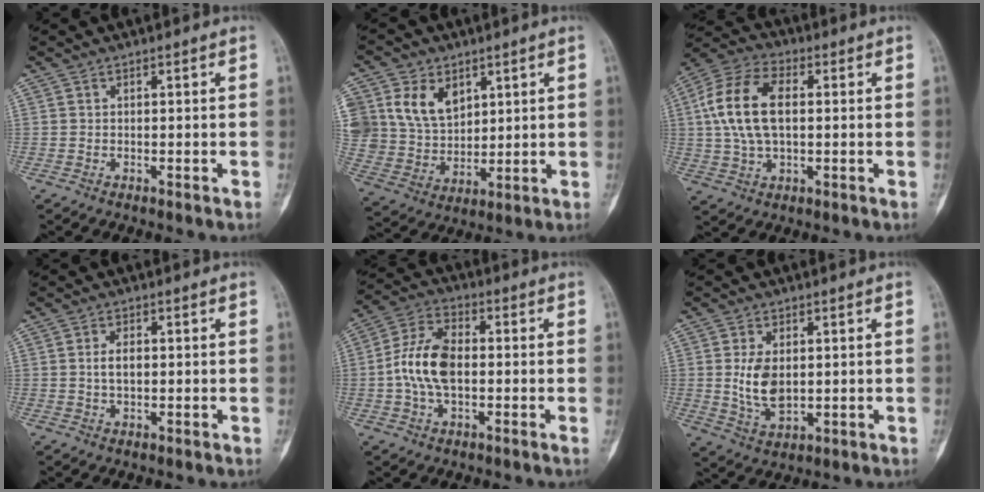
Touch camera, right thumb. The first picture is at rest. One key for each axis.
{"total": 13.1, "fx": 5.3, "fy": 9.8, "fz": 6.9, "tx": -0.105, "ty": -0.018, "tz": 0.117}
{"total": 14.1, "fx": 1.8, "fy": 8.1, "fz": 11.5, "tx": -0.229, "ty": 0.023, "tz": 0.029}
{"total": 3.5, "fx": 0.2, "fy": 1.9, "fz": 2.9, "tx": -0.051, "ty": 0.005, "tz": 0.003}
{"total": 10.8, "fx": -0.7, "fy": 5.7, "fz": 9.1, "tx": -0.187, "ty": 0.026, "tz": -0.020}
{"total": 7.6, "fx": 0.6, "fy": 4.6, "fz": 6.0, "tx": -0.107, "ty": -0.010, "tz": 0.023}